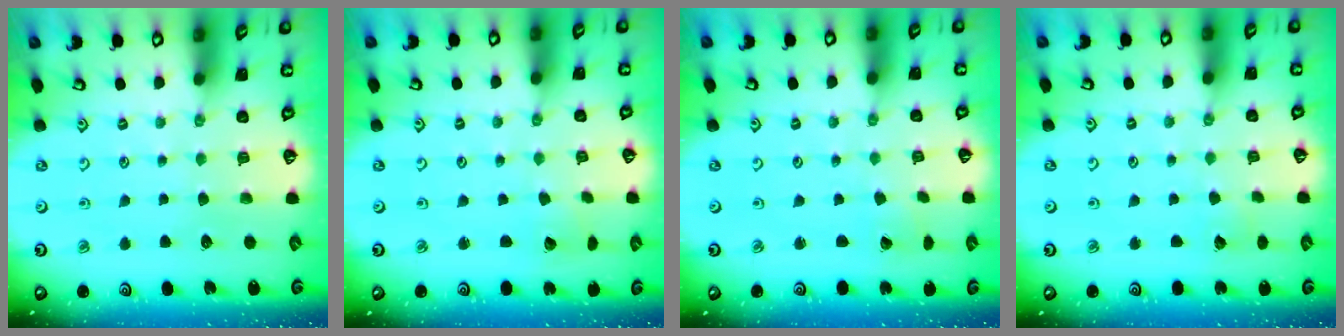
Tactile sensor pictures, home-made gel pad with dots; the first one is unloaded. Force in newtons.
{"total": 2.4, "press": 2.4, "slide": 0.2}
{"total": 1.0, "press": 1.0, "slide": 0.1}
{"total": 2.8, "press": 2.8, "slide": 0.3}